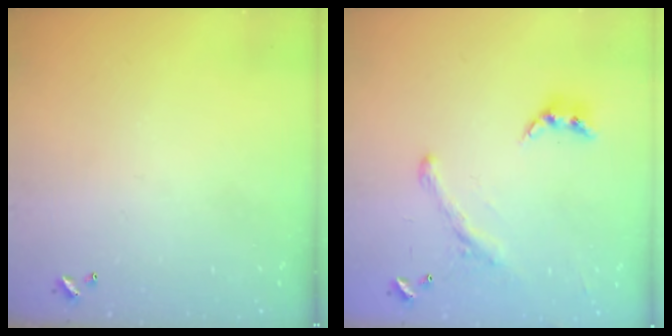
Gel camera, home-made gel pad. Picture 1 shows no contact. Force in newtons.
{"total": 2.0, "press": 1.5, "slide": 1.2}